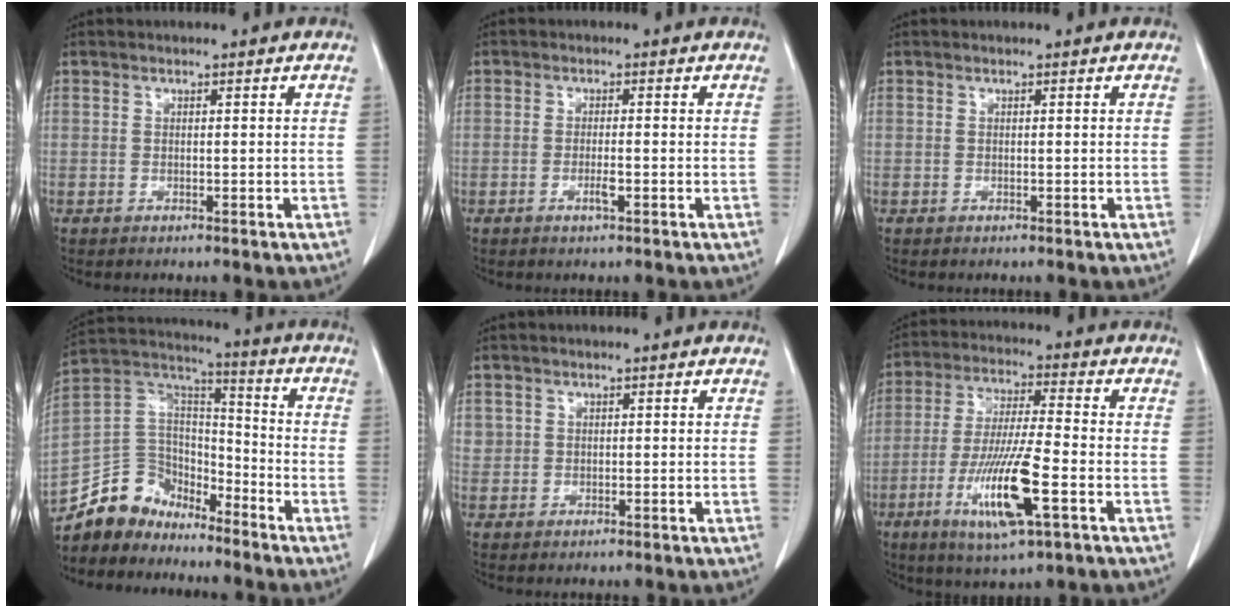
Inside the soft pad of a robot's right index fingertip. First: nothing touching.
{"total": 2.0, "force": [-0.8, 0.2, 1.8], "torque": [-0.034, -0.002, -0.014]}
{"total": 0.0}
{"total": 11.2, "force": [-9.4, 5.8, 1.7], "torque": [-0.040, 0.059, -0.178]}
{"total": 1.5, "force": [0.6, 1.4, 0.1], "torque": [0.012, 0.003, 0.007]}
{"total": 13.5, "force": [-4.8, 1.2, 12.5], "torque": [-0.246, -0.023, -0.086]}